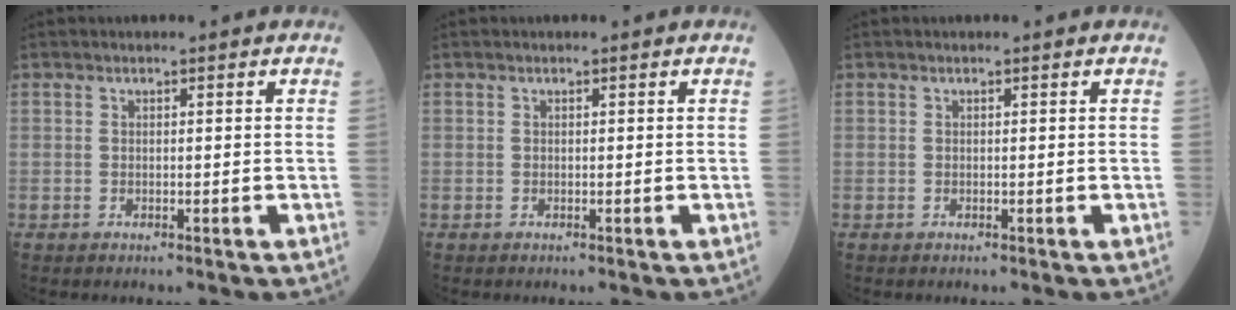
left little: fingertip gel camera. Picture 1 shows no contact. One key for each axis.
{"total": 0.0}
{"total": 0.0}